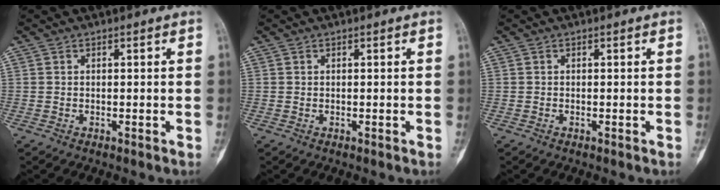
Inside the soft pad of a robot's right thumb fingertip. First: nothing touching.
{"total": 0.0}
{"total": 0.0}